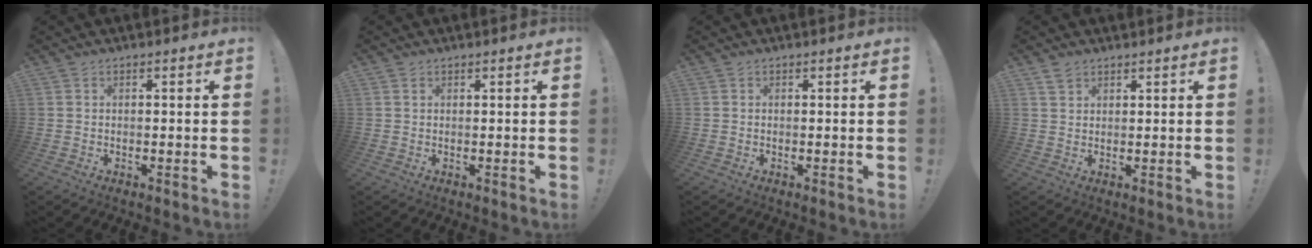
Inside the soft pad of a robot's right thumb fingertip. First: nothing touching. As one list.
[{"total": 0.7, "force": [0.5, 0.3, 0.4], "torque": [-0.009, 0.001, 0.010]}, {"total": 0.0}, {"total": 2.5, "force": [2.0, 1.4, 0.6], "torque": [0.000, -0.011, 0.036]}]